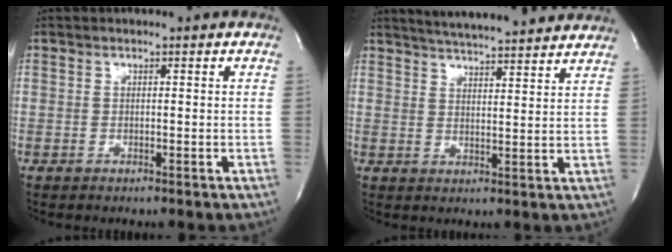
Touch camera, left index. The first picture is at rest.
{"total": 14.7, "force": [13.5, 1.0, 5.7], "torque": [-0.096, 0.015, 0.183]}